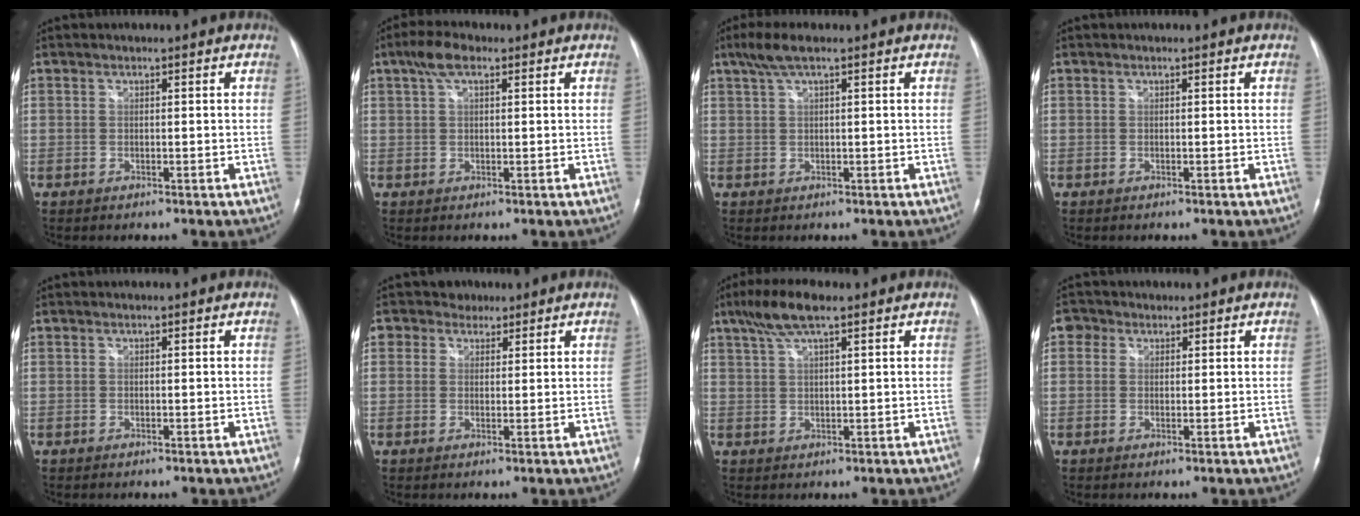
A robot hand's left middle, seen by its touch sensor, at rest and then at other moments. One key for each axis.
{"total": 4.0, "fx": 2.2, "fy": 1.5, "fz": 3.0, "tx": -0.067, "ty": 0.020, "tz": 0.043}
{"total": 3.9, "fx": 2.4, "fy": 0.4, "fz": 3.0, "tx": -0.072, "ty": 0.023, "tz": 0.050}
{"total": 0.0}
{"total": 0.0}
{"total": 3.1, "fx": 1.9, "fy": 2.5, "fz": 0.2, "tx": -0.005, "ty": 0.016, "tz": 0.028}
{"total": 6.2, "fx": 4.1, "fy": 0.9, "fz": 4.6, "tx": -0.100, "ty": 0.018, "tz": 0.078}
{"total": 2.5, "fx": 1.1, "fy": 2.1, "fz": 0.5, "tx": -0.008, "ty": 0.011, "tz": 0.014}